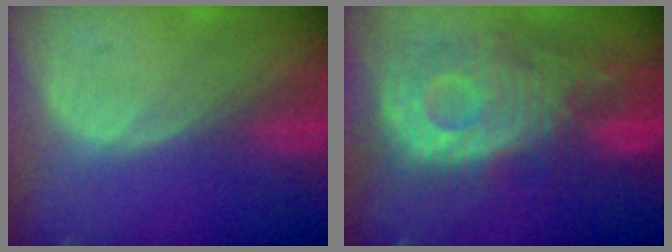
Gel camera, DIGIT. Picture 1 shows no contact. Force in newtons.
{"total": 12.0, "press": 10.7, "slide": 5.5}